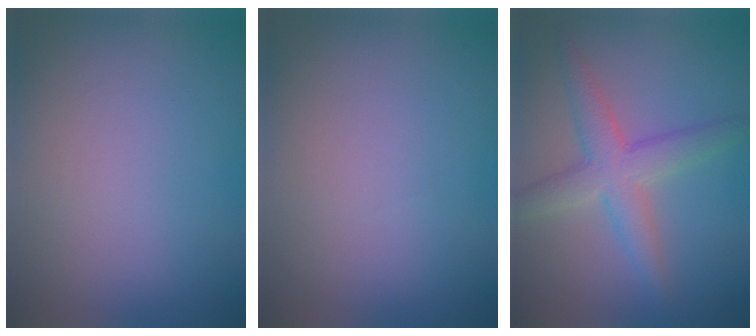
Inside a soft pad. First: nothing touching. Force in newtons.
{"total": 0.0}
{"total": 4.4, "press": 4.4, "slide": 0.2}